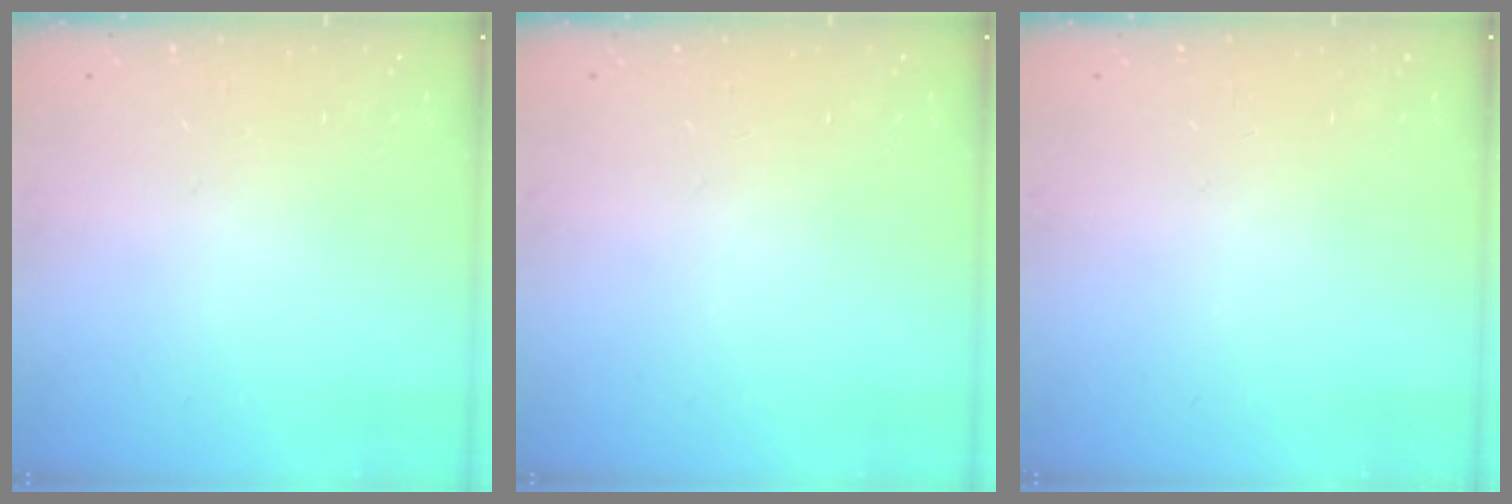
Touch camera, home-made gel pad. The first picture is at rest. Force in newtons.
{"total": 0.0}
{"total": 0.0}